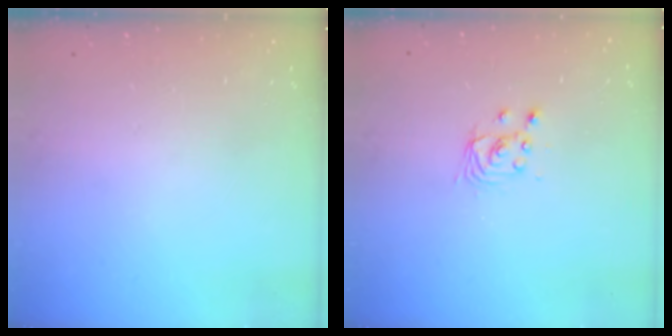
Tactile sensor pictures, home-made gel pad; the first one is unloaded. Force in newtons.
{"total": 2.9, "press": 2.9, "slide": 0.0}